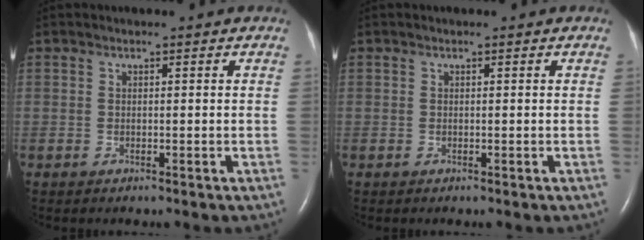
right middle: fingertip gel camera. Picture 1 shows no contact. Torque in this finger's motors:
{"motor_torque": [-0.01, 0.03, 0.00, 0.00]}